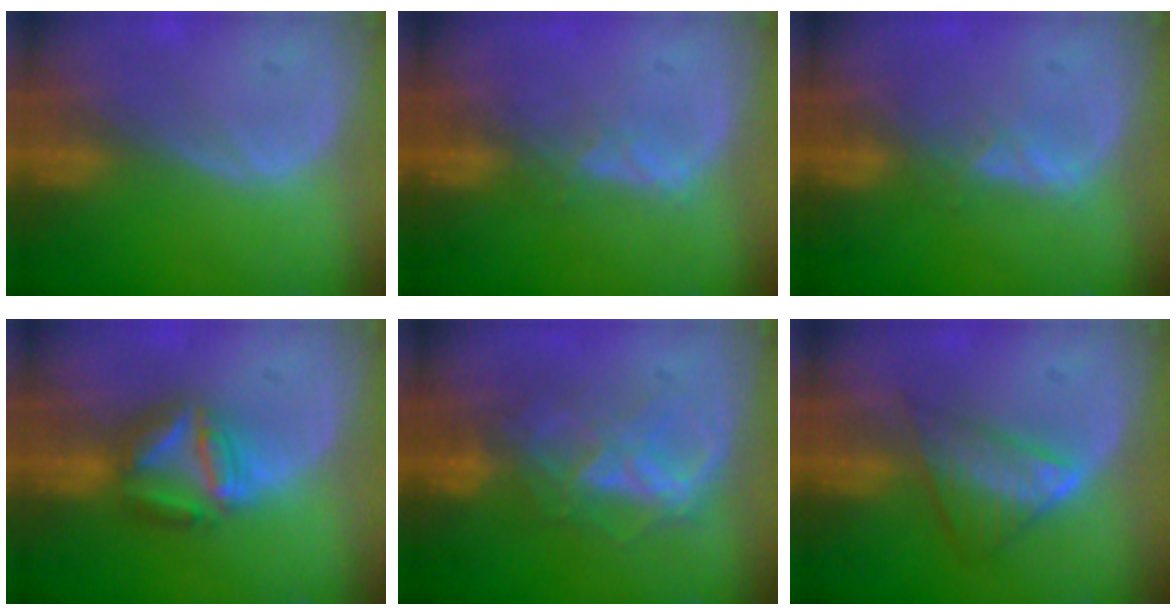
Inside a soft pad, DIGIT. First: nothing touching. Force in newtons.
{"total": 2.3, "press": 2.2, "slide": 0.9}
{"total": 2.0, "press": 2.0, "slide": 0.3}
{"total": 6.9, "press": 6.1, "slide": 3.1}
{"total": 6.4, "press": 6.4, "slide": 0.7}
{"total": 6.1, "press": 5.4, "slide": 2.7}